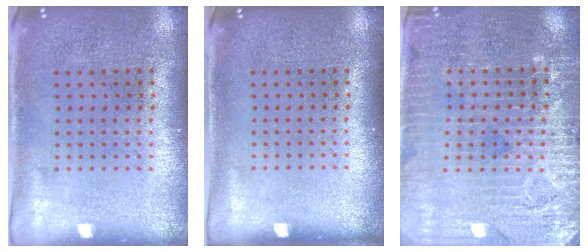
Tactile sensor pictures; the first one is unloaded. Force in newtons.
{"total": 0.0}
{"total": 3.3, "press": 3.1, "slide": 1.2}